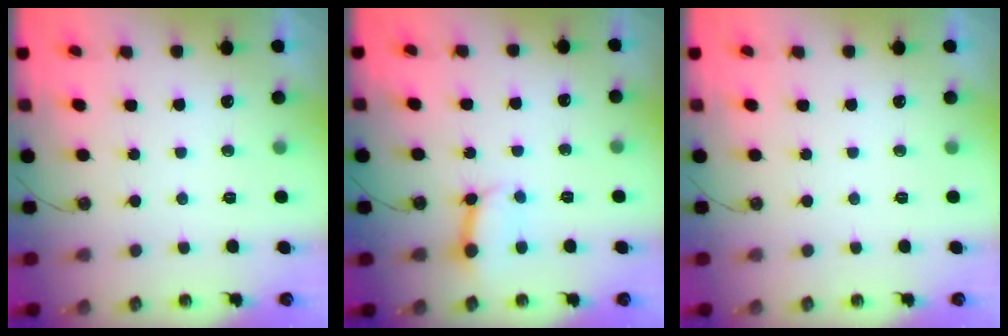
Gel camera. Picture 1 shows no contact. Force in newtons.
{"total": 6.9, "press": 6.8, "slide": 0.8}
{"total": 0.0}